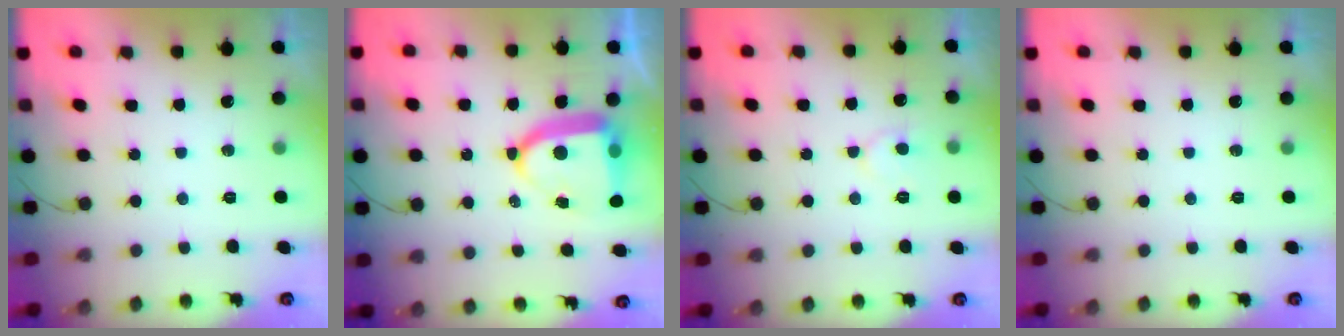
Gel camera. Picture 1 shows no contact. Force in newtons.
{"total": 11.8, "press": 11.7, "slide": 1.4}
{"total": 5.4, "press": 5.4, "slide": 0.3}
{"total": 0.0}